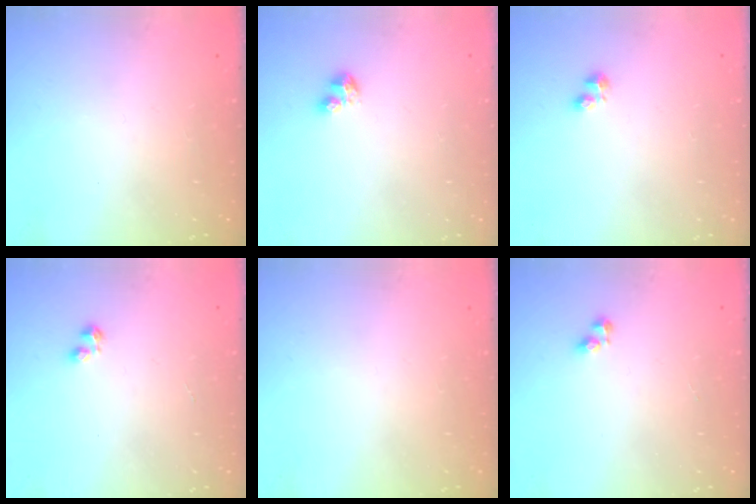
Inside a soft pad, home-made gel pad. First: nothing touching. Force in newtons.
{"total": 3.5, "press": 3.5, "slide": 0.4}
{"total": 2.7, "press": 2.6, "slide": 0.6}
{"total": 1.8, "press": 1.7, "slide": 0.5}
{"total": 0.0}
{"total": 3.6, "press": 3.6, "slide": 0.7}